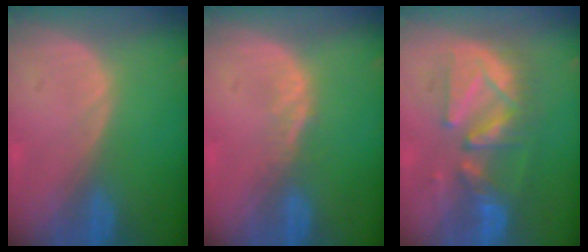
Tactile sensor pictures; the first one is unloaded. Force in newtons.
{"total": 1.4, "press": 1.4, "slide": 0.1}
{"total": 9.2, "press": 9.2, "slide": 0.3}